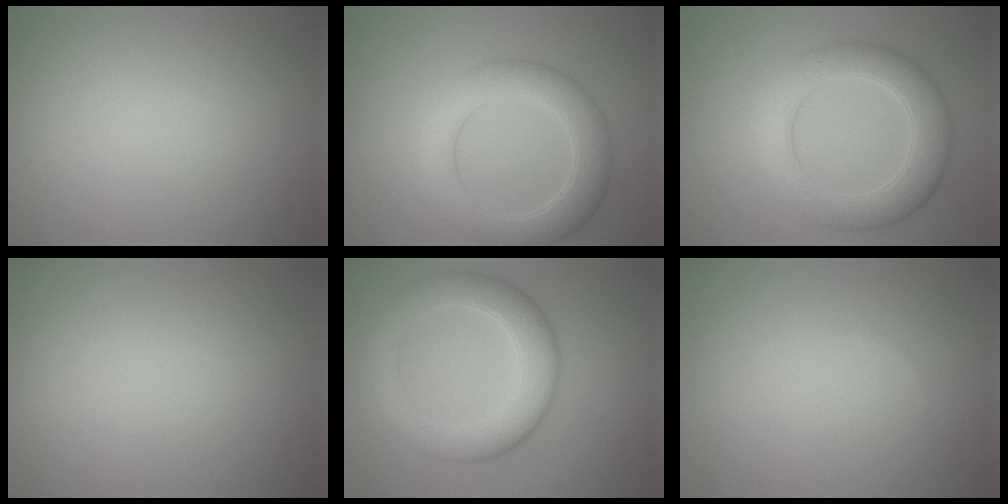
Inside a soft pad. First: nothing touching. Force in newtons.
{"total": 5.6, "press": 5.6, "slide": 0.2}
{"total": 5.9, "press": 5.9, "slide": 0.4}
{"total": 0.0}
{"total": 6.0, "press": 6.0, "slide": 0.1}
{"total": 0.0}